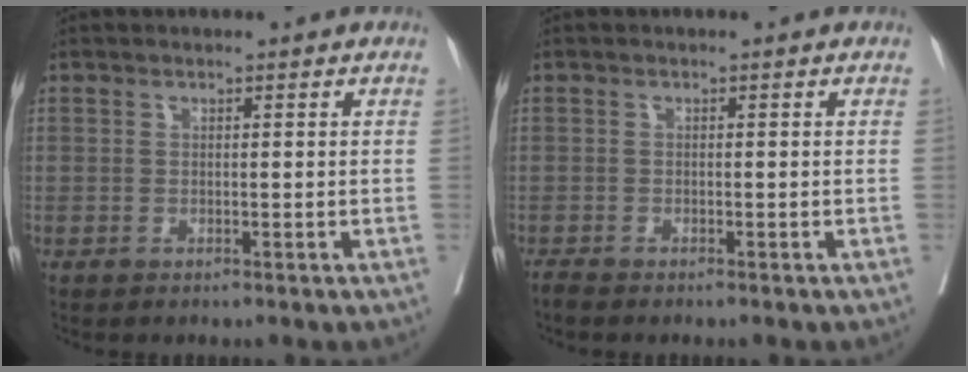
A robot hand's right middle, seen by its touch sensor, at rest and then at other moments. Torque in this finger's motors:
{"motor_torque": [-0.04, 0.06, 0.05, 0.01]}